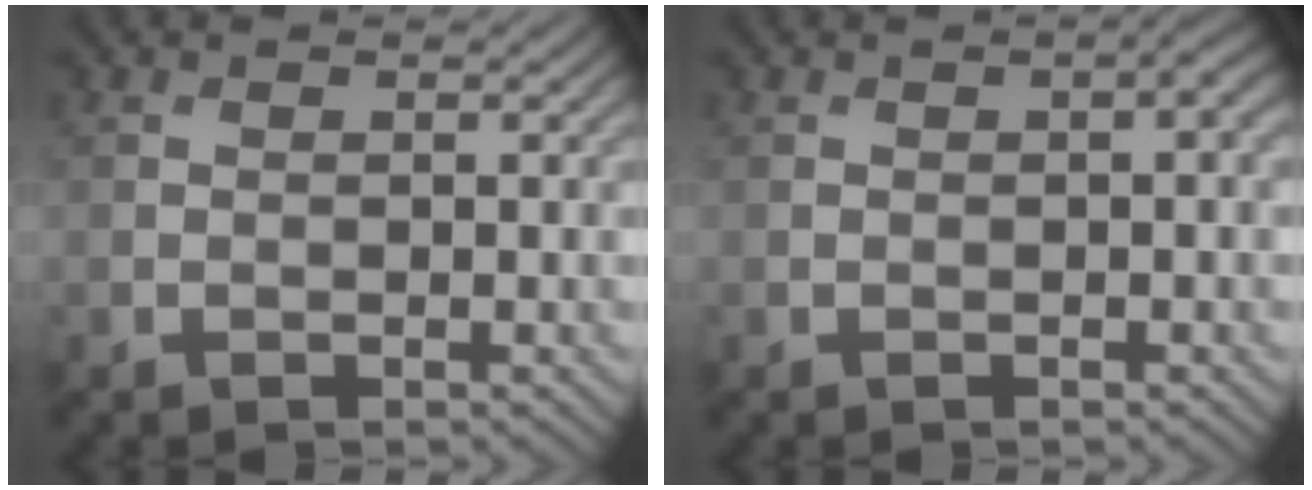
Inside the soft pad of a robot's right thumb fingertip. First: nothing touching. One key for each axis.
{"total": 1.6, "fx": 0.2, "fy": 0.4, "fz": 1.5, "tx": -0.021, "ty": 0.006, "tz": 0.003}